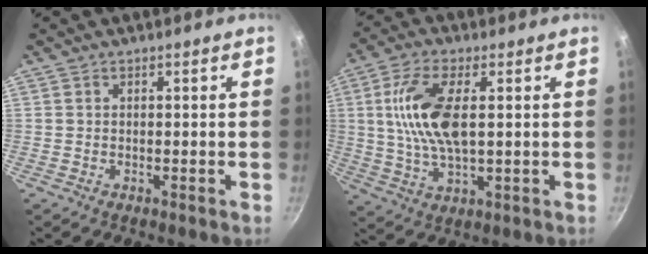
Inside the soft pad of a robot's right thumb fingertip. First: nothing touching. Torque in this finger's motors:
{"motor_torque": [-0.58, 1.48, 1.45, 0.49, 0.14]}